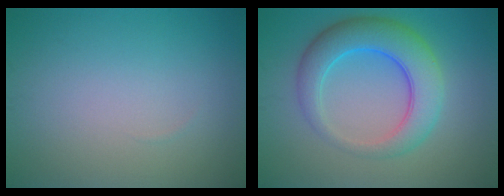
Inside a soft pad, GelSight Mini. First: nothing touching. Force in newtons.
{"total": 6.6, "press": 6.6, "slide": 0.2}